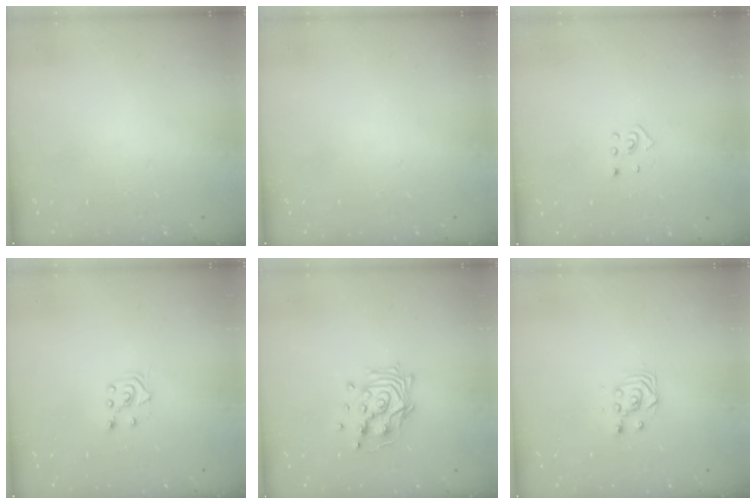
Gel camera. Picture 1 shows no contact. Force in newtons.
{"total": 0.0}
{"total": 2.0, "press": 1.9, "slide": 0.8}
{"total": 3.0, "press": 2.9, "slide": 0.7}
{"total": 12.5, "press": 12.4, "slide": 1.5}
{"total": 3.4, "press": 3.4, "slide": 0.2}